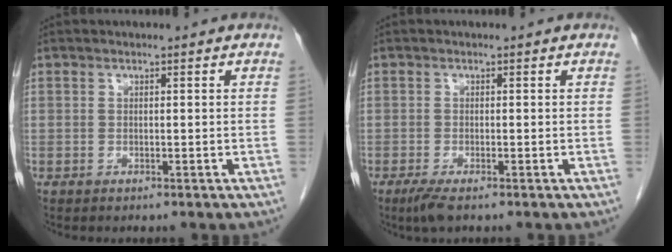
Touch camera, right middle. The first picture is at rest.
{"total": 2.4, "force": [-1.6, 0.3, 1.8], "torque": [-0.040, -0.007, -0.033]}